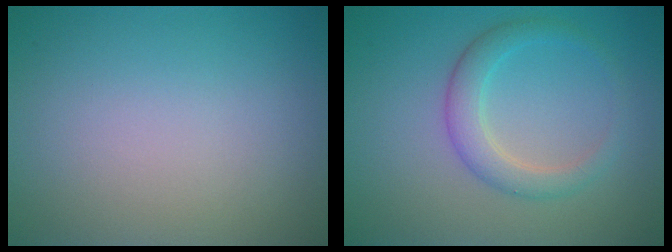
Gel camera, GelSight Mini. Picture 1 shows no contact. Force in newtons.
{"total": 2.9, "press": 2.9, "slide": 0.1}